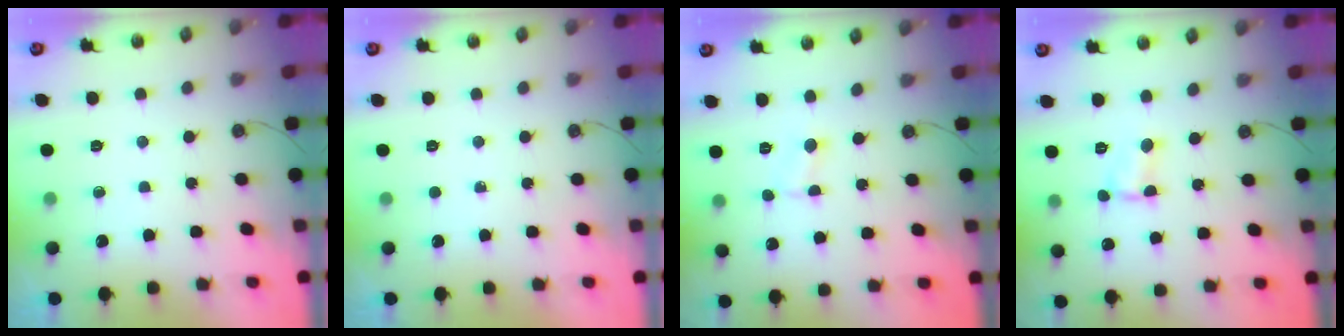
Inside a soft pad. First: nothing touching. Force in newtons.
{"total": 0.0}
{"total": 0.9, "press": 0.9, "slide": 0.3}
{"total": 1.4, "press": 1.4, "slide": 0.2}